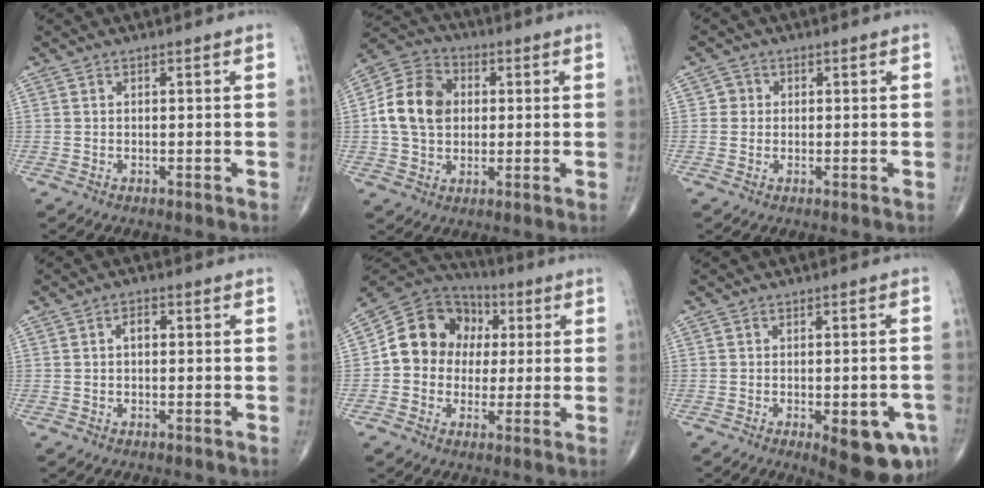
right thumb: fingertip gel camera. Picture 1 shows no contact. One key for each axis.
{"total": 12.6, "fx": 1.1, "fy": 9.8, "fz": 7.9, "tx": -0.126, "ty": 0.017, "tz": 0.012}
{"total": 2.1, "fx": 0.2, "fy": 2.0, "fz": 0.4, "tx": 0.007, "ty": 0.004, "tz": -0.001}
{"total": 2.1, "fx": 0.2, "fy": 1.3, "fz": 1.7, "tx": -0.024, "ty": 0.010, "tz": 0.000}
{"total": 13.8, "fx": 1.2, "fy": 12.0, "fz": 6.7, "tx": -0.080, "ty": 0.026, "tz": 0.011}
{"total": 10.4, "fx": -4.0, "fy": 3.8, "fz": 8.8, "tx": -0.089, "ty": 0.003, "tz": -0.042}